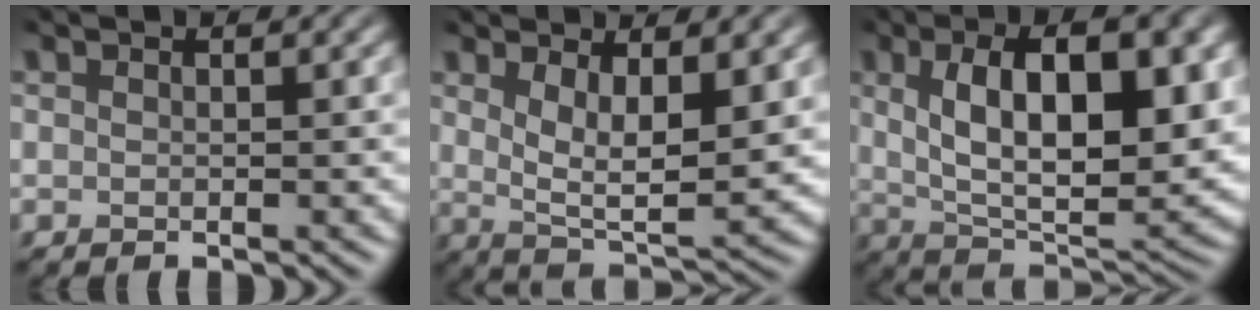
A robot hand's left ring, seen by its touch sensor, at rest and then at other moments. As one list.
[{"total": 5.1, "force": [1.1, 1.9, 4.6], "torque": [-0.096, -0.023, 0.036]}, {"total": 11.4, "force": [1.0, 5.2, 10.1], "torque": [-0.152, -0.009, 0.022]}]